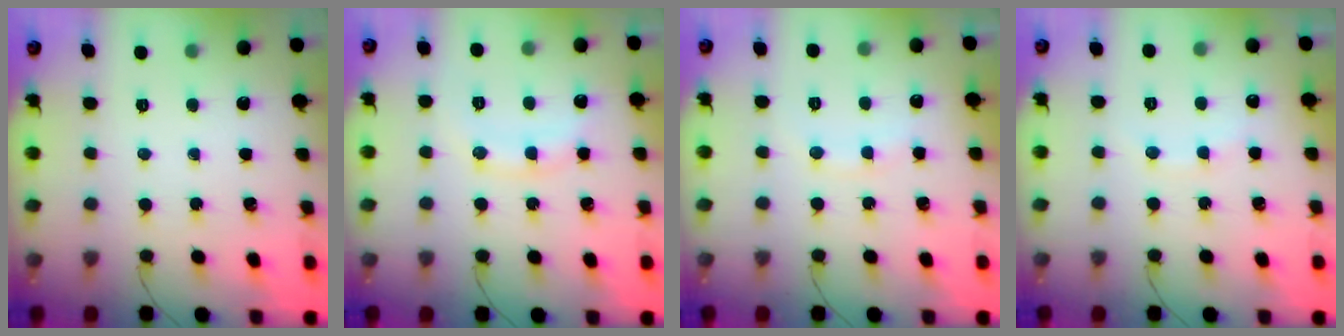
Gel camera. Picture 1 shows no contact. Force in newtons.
{"total": 8.9, "press": 8.8, "slide": 0.8}
{"total": 7.7, "press": 7.6, "slide": 1.5}
{"total": 7.7, "press": 7.6, "slide": 1.2}